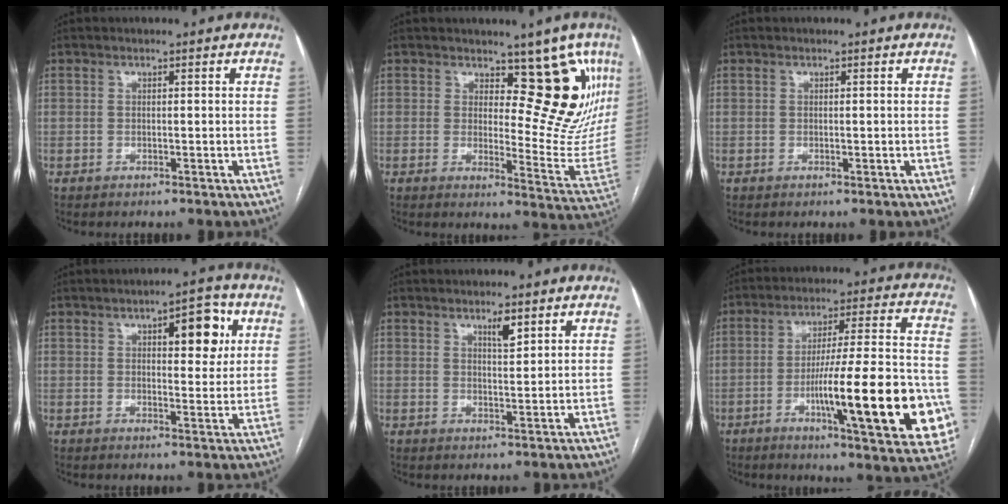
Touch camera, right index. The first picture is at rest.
{"total": 12.4, "force": [7.0, 5.5, 8.7], "torque": [-0.079, -0.021, 0.087]}
{"total": 0.0}
{"total": 7.5, "force": [2.7, 2.7, 6.4], "torque": [-0.080, 0.011, 0.033]}
{"total": 2.7, "force": [1.7, 0.5, 2.0], "torque": [-0.037, -0.003, 0.030]}
{"total": 22.8, "force": [-6.9, 2.7, 21.6], "torque": [-0.257, 0.004, -0.091]}